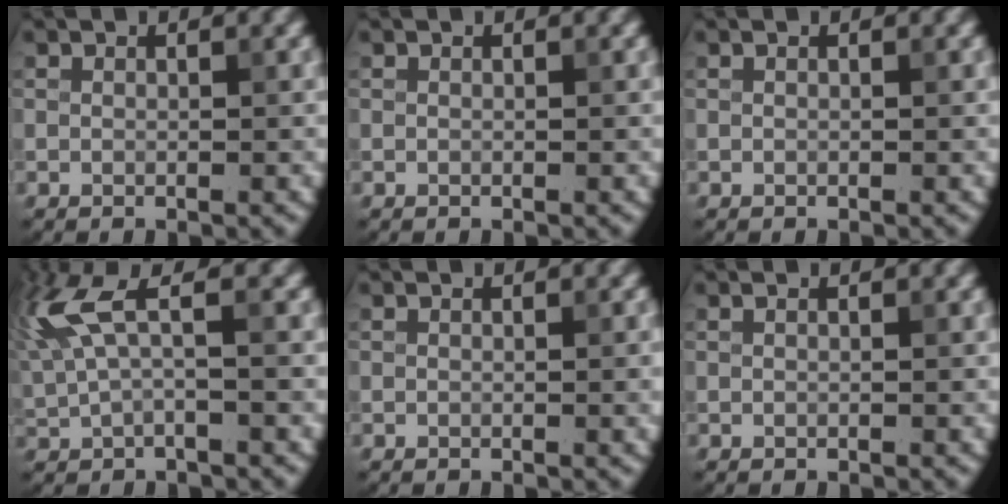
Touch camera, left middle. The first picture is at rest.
{"total": 0.0}
{"total": 0.0}
{"total": 5.1, "force": [2.0, 1.4, 4.5], "torque": [-0.112, 0.009, 0.038]}
{"total": 0.7, "force": [0.0, 0.1, 0.7], "torque": [-0.007, 0.000, 0.000]}
{"total": 0.0}